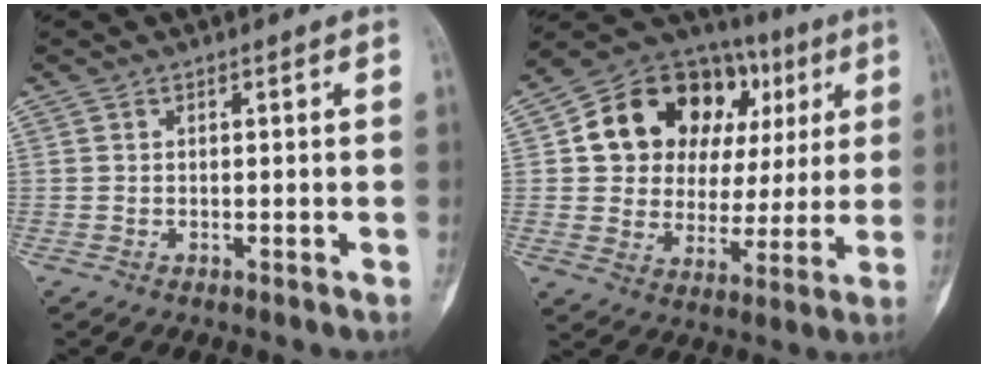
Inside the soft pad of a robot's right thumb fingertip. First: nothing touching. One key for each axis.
{"total": 22.0, "fx": 6.6, "fy": 16.2, "fz": 13.4, "tx": -0.152, "ty": 0.032, "tz": 0.113}